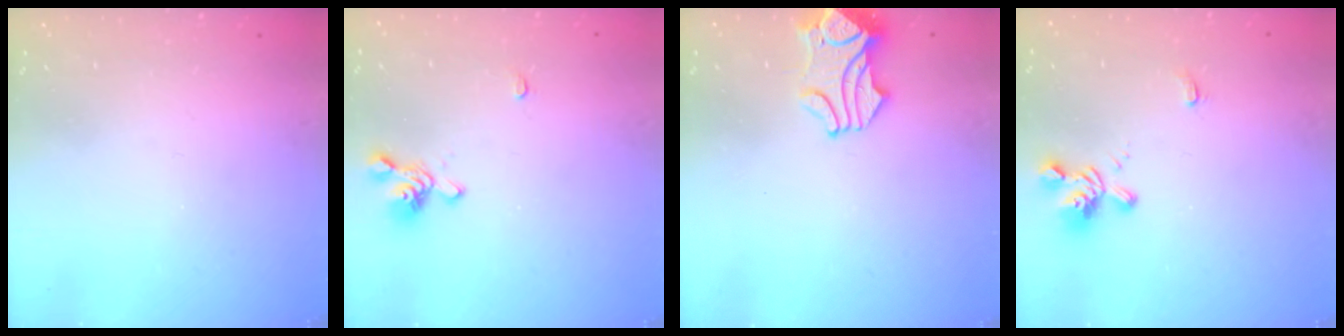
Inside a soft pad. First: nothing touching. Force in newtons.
{"total": 1.5, "press": 1.1, "slide": 1.0}
{"total": 3.0, "press": 2.8, "slide": 0.9}
{"total": 1.1, "press": 0.4, "slide": 1.0}